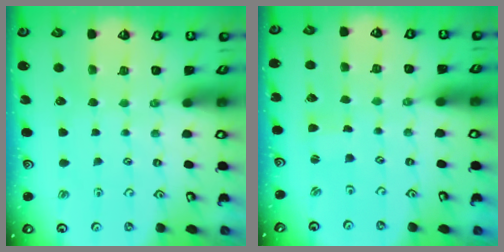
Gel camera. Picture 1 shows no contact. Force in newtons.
{"total": 0.9, "press": 0.9, "slide": 0.1}